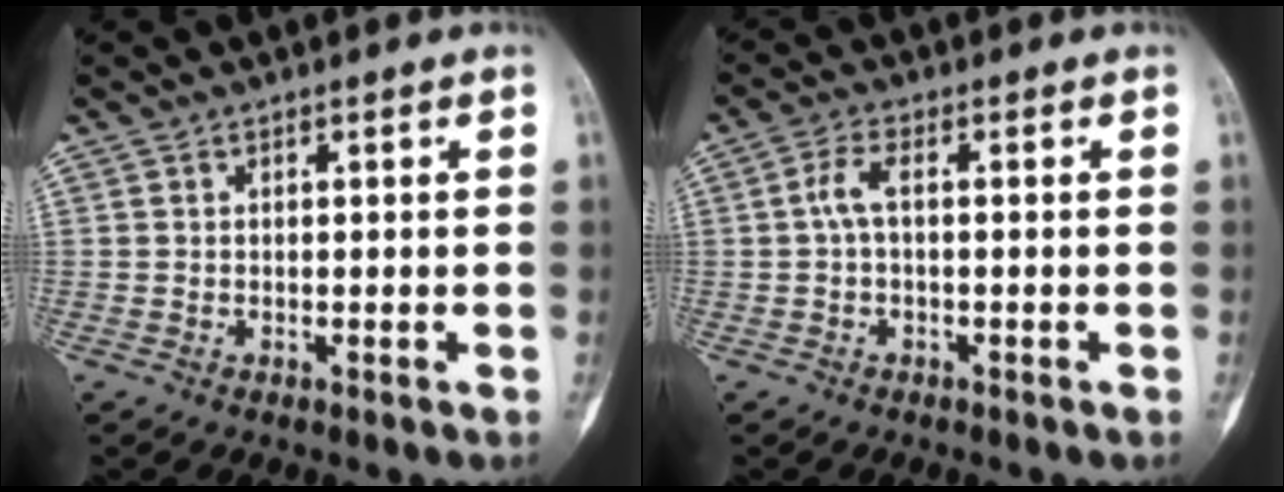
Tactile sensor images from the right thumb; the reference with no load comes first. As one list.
[{"total": 3.1, "force": [0.0, 1.2, 2.9], "torque": [-0.068, 0.008, -0.004]}]